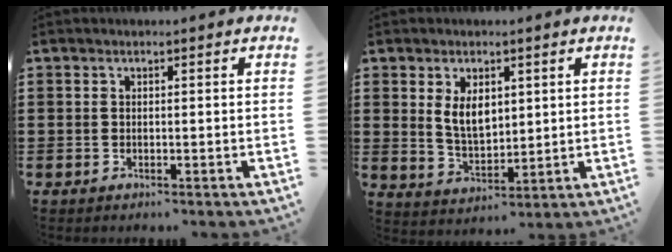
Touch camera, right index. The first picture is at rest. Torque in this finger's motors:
{"motor_torque": [0.93, 0.54, 0.24, 0.07]}